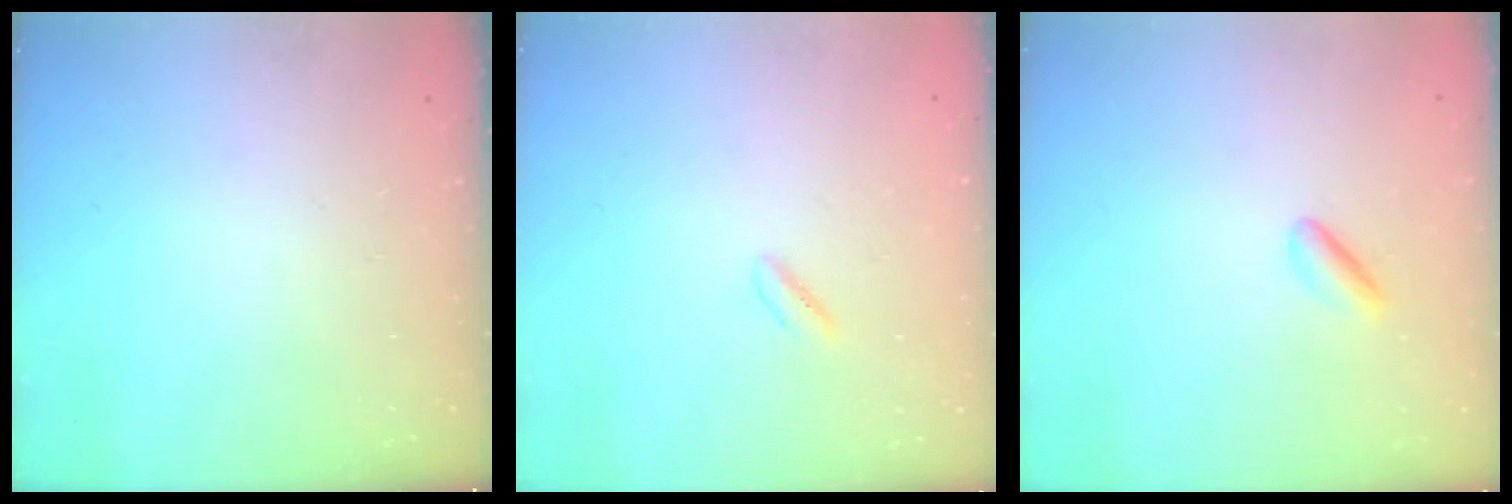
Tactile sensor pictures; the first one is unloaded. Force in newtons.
{"total": 1.6, "press": 1.2, "slide": 1.0}
{"total": 2.8, "press": 2.6, "slide": 1.2}